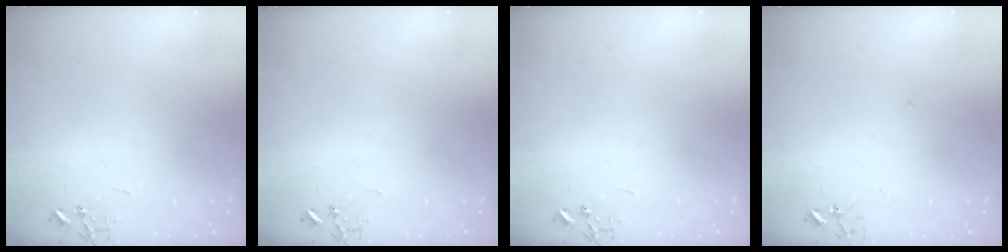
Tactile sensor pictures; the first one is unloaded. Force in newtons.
{"total": 0.0}
{"total": 0.0}
{"total": 6.8, "press": 6.8, "slide": 0.5}